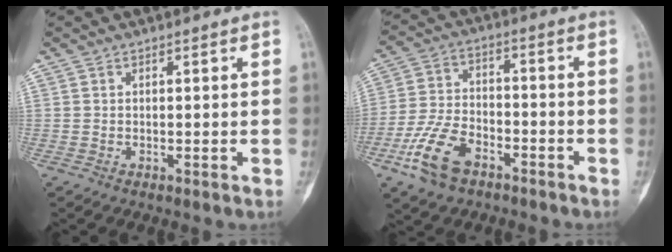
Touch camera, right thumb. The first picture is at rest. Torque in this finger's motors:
{"motor_torque": [-0.08, 0.71, 0.34, 0.28, 0.09]}